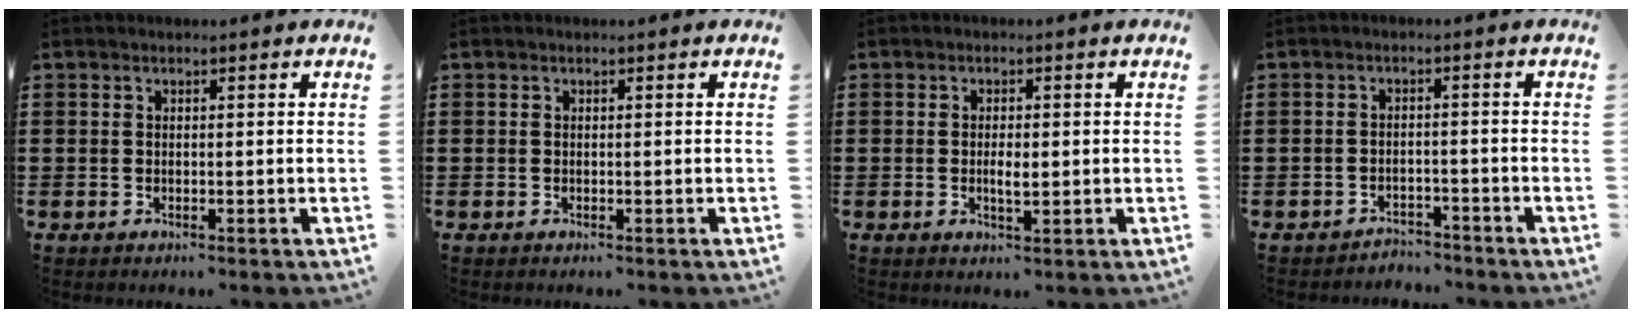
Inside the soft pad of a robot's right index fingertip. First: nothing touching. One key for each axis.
{"total": 0.0}
{"total": 2.5, "fx": -0.1, "fy": 0.8, "fz": 2.3, "tx": -0.044, "ty": -0.001, "tz": -0.003}
{"total": 2.6, "fx": -2.6, "fy": 0.5, "fz": -0.2, "tx": -0.005, "ty": 0.003, "tz": -0.058}